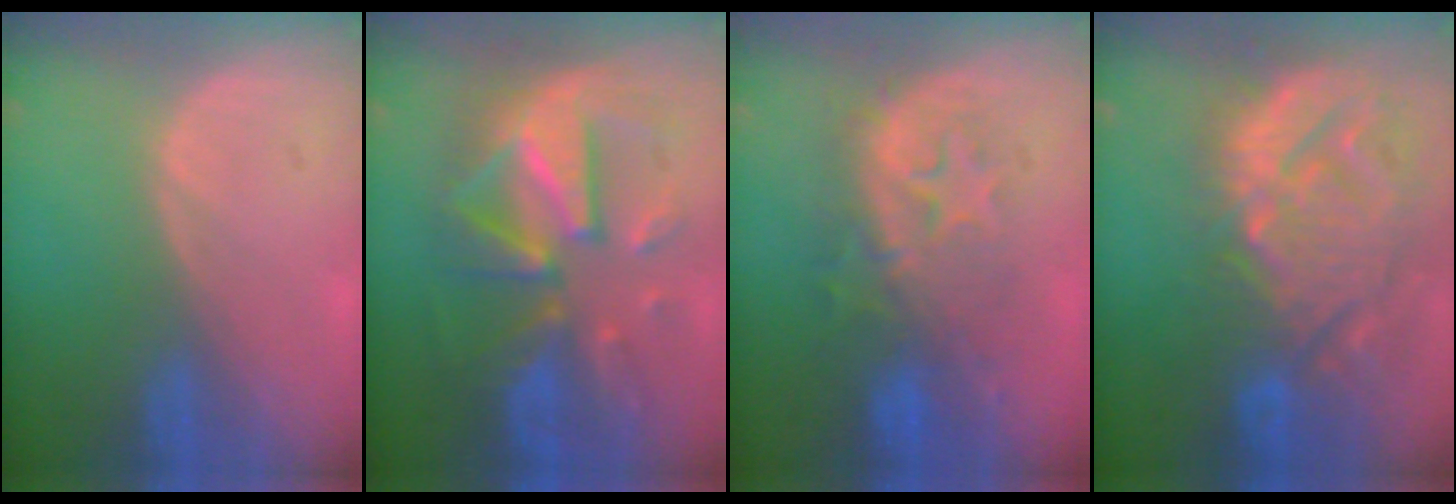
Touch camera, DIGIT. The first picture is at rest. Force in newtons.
{"total": 12.0, "press": 12.0, "slide": 1.2}
{"total": 8.8, "press": 8.6, "slide": 1.8}
{"total": 14.5, "press": 12.4, "slide": 7.5}